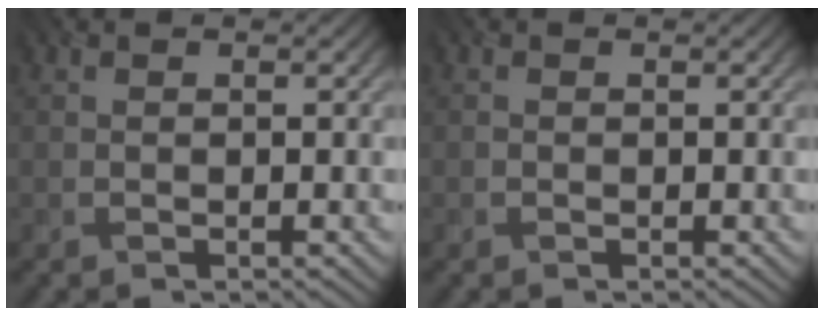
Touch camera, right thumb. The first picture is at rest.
{"total": 0.0}